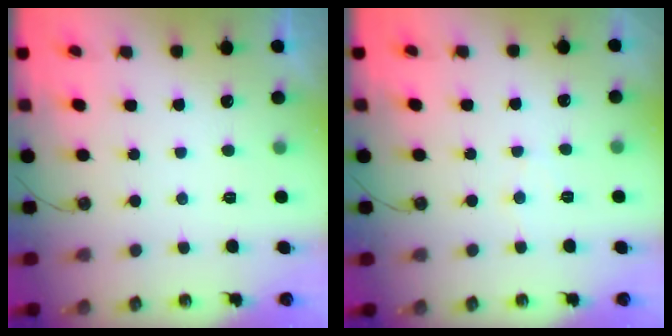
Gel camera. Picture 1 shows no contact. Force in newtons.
{"total": 4.6, "press": 4.6, "slide": 0.5}